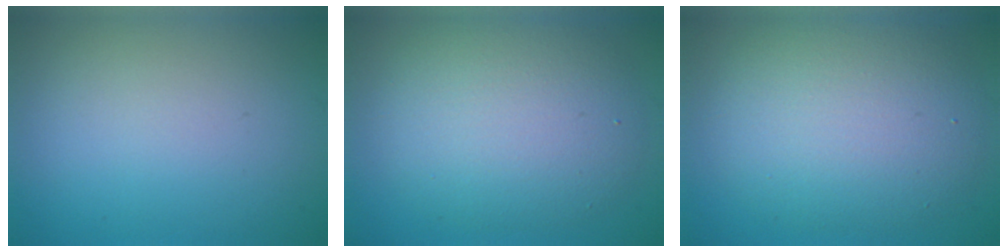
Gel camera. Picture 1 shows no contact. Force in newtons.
{"total": 7.0, "press": 7.0, "slide": 0.5}
{"total": 8.1, "press": 8.1, "slide": 0.3}